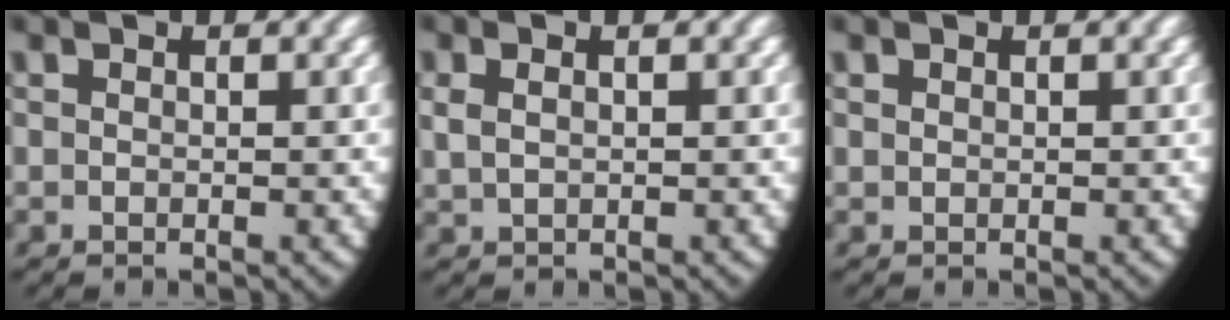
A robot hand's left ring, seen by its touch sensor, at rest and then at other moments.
{"total": 1.5, "force": [0.6, 0.8, 1.1], "torque": [-0.031, 0.000, 0.017]}
{"total": 0.0}